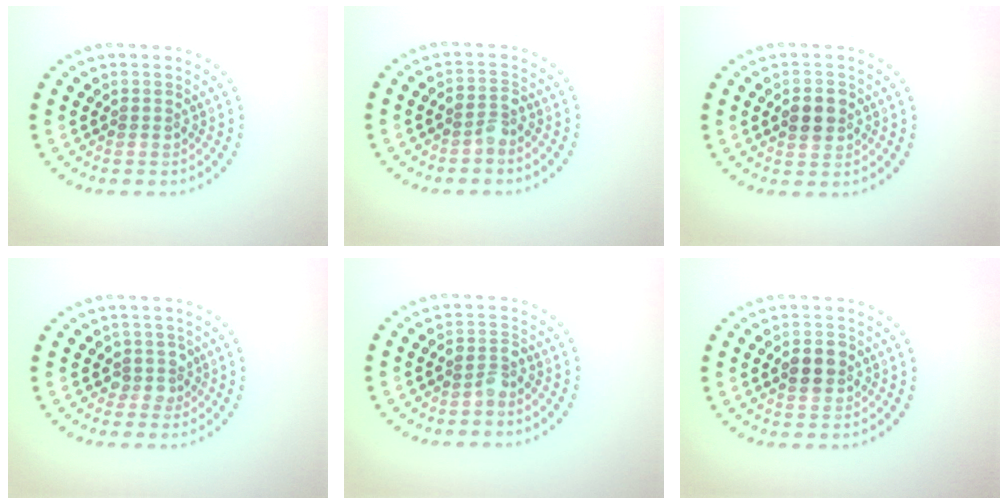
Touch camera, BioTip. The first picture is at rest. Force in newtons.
{"total": 1.7, "press": 1.4, "slide": 0.9}
{"total": 2.5, "press": 2.5, "slide": 0.2}
{"total": 1.9, "press": 1.5, "slide": 1.2}
{"total": 1.7, "press": 1.4, "slide": 0.9}
{"total": 2.8, "press": 2.8, "slide": 0.2}